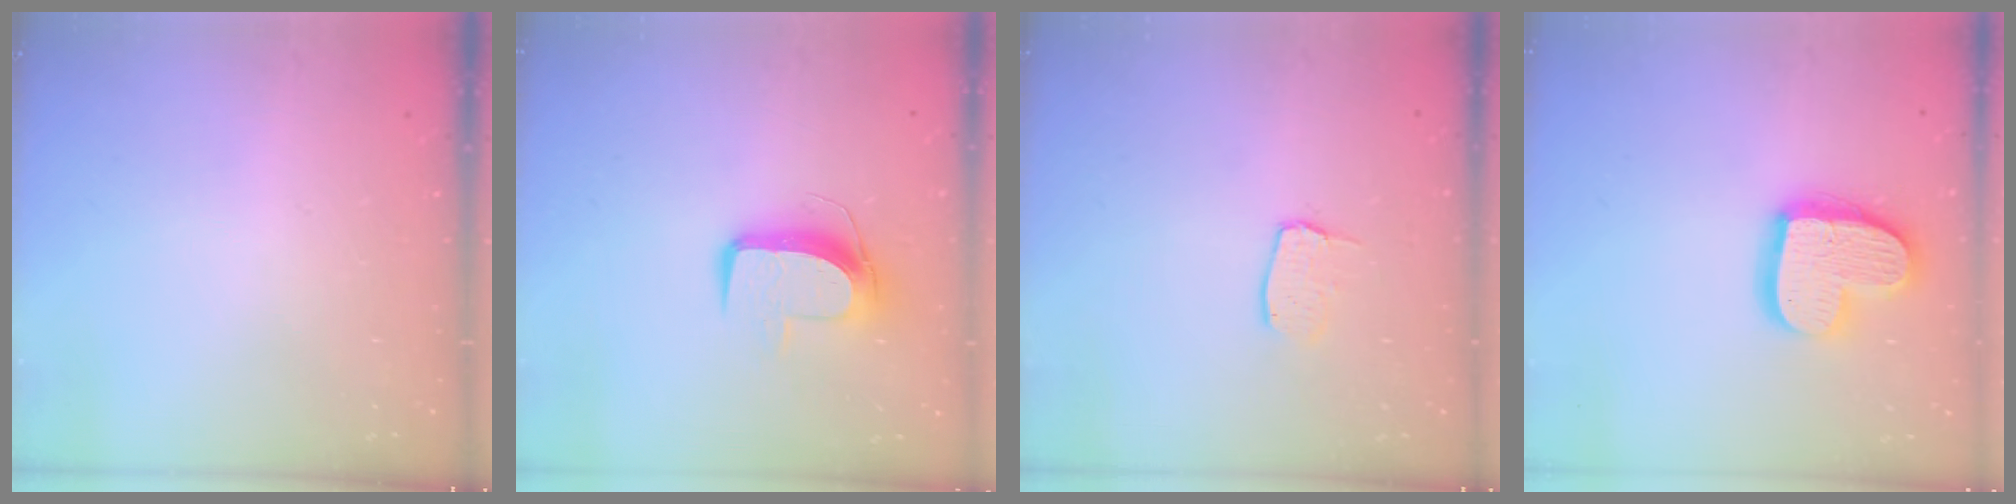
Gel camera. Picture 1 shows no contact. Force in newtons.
{"total": 9.9, "press": 9.9, "slide": 0.6}
{"total": 5.6, "press": 5.6, "slide": 0.4}
{"total": 16.2, "press": 16.1, "slide": 1.3}